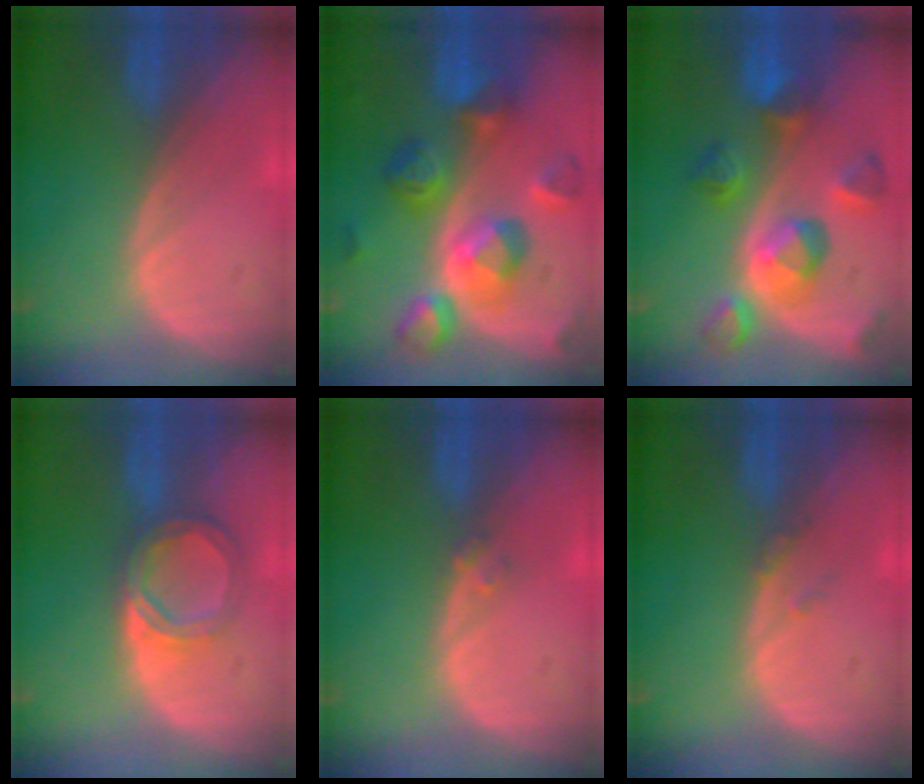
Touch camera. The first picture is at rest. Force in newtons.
{"total": 10.9, "press": 10.9, "slide": 1.0}
{"total": 10.2, "press": 9.0, "slide": 4.8}
{"total": 5.6, "press": 5.2, "slide": 1.9}
{"total": 1.2, "press": 1.1, "slide": 0.6}
{"total": 1.0, "press": 1.0, "slide": 0.2}